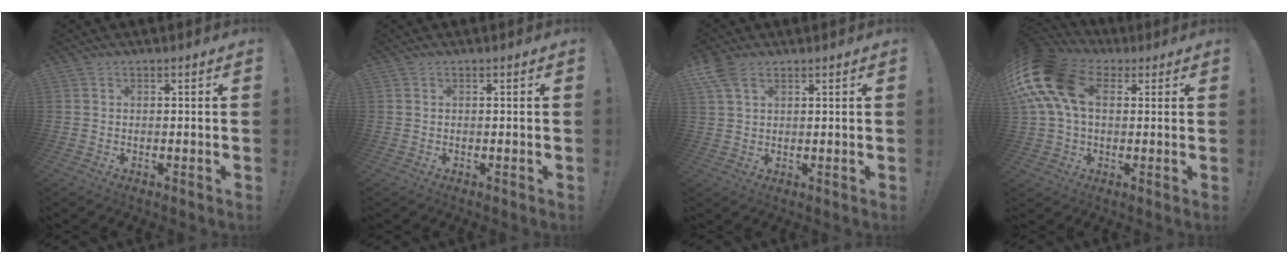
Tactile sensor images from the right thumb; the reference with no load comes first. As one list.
[{"total": 0.0}, {"total": 5.8, "force": [3.2, 3.1, 3.7], "torque": [-0.068, -0.006, 0.064]}, {"total": 20.1, "force": [5.8, 13.1, 14.0], "torque": [-0.275, -0.009, 0.103]}]